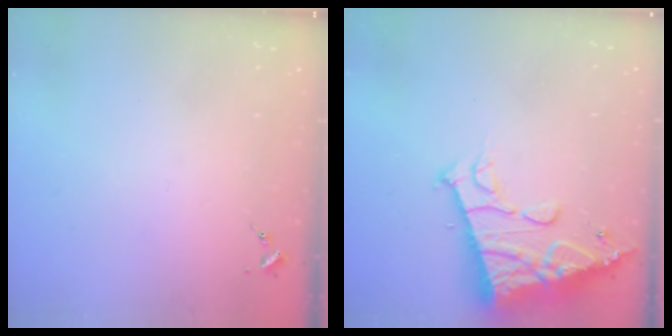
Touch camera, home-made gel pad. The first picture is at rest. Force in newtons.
{"total": 16.0, "press": 15.9, "slide": 1.8}